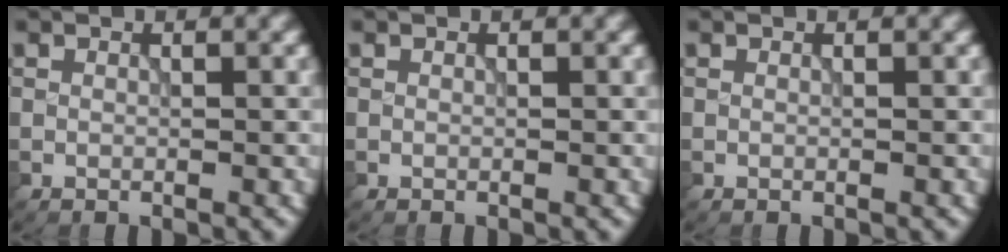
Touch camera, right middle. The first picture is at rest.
{"total": 0.0}
{"total": 0.0}